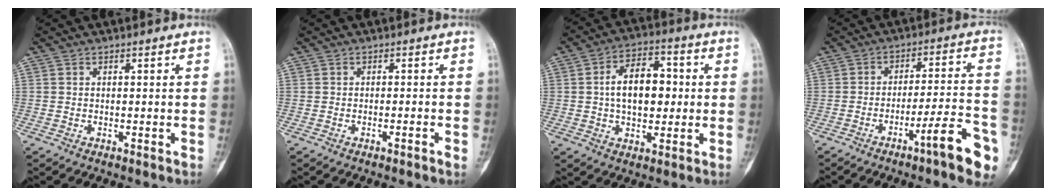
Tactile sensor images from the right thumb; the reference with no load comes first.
{"total": 1.2, "force": [-0.7, 0.1, 1.0], "torque": [-0.020, 0.003, -0.007]}
{"total": 11.6, "force": [0.7, 7.0, 9.3], "torque": [-0.125, 0.016, 0.009]}
{"total": 11.6, "force": [-6.2, 1.7, 9.7], "torque": [-0.130, 0.037, -0.091]}